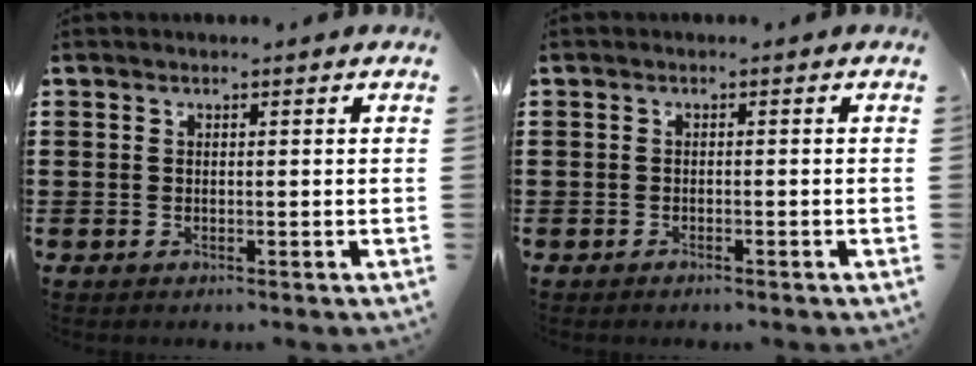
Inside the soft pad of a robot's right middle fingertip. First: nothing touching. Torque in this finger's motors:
{"motor_torque": [-0.08, 0.13, -0.09, -0.01]}